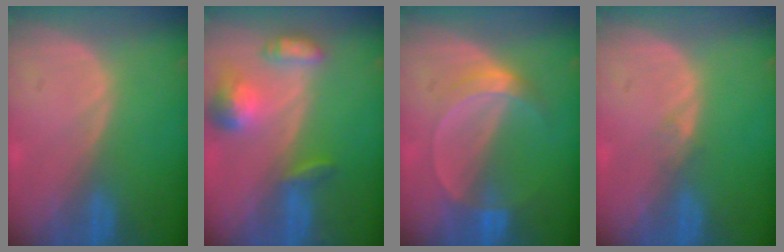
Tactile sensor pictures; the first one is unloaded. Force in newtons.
{"total": 6.9, "press": 6.4, "slide": 2.6}
{"total": 5.0, "press": 4.5, "slide": 2.2}
{"total": 0.8, "press": 0.8, "slide": 0.0}